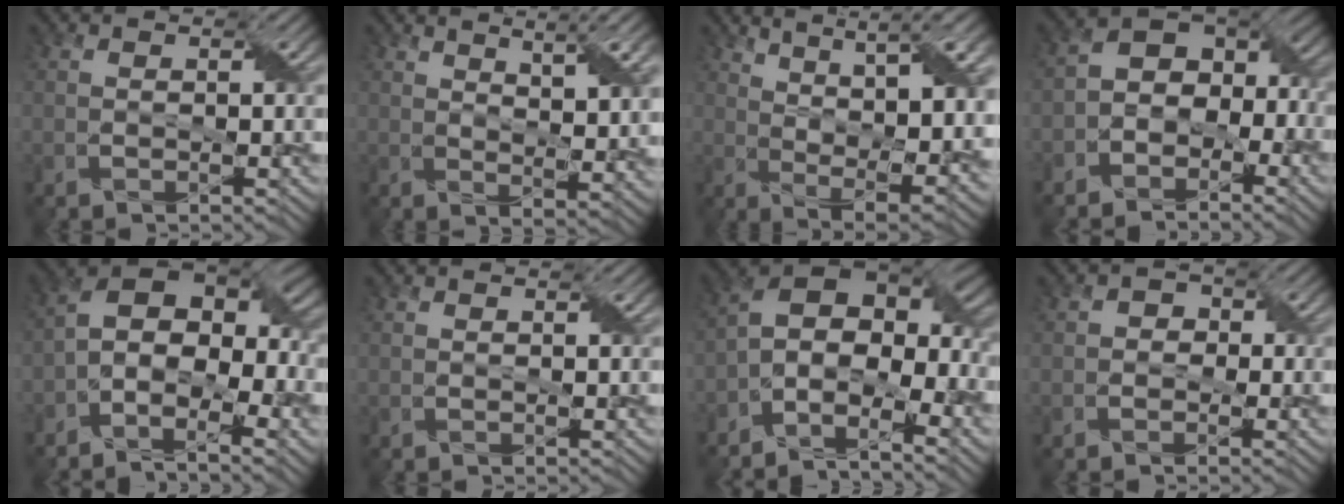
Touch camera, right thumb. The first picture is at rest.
{"total": 7.7, "force": [4.6, 1.1, 6.1], "torque": [-0.101, 0.004, 0.089]}
{"total": 15.0, "force": [6.7, 4.8, 12.5], "torque": [-0.202, 0.018, 0.109]}
{"total": 7.5, "force": [-3.3, 4.7, 4.8], "torque": [-0.065, 0.003, -0.074]}
{"total": 10.7, "force": [-2.6, 5.3, 8.9], "torque": [-0.157, 0.006, -0.052]}
{"total": 0.0}
{"total": 11.3, "force": [-4.6, 4.8, 9.2], "torque": [-0.160, -0.001, -0.082]}
{"total": 1.4, "force": [-0.4, 1.3, 0.4], "torque": [0.006, 0.009, -0.018]}